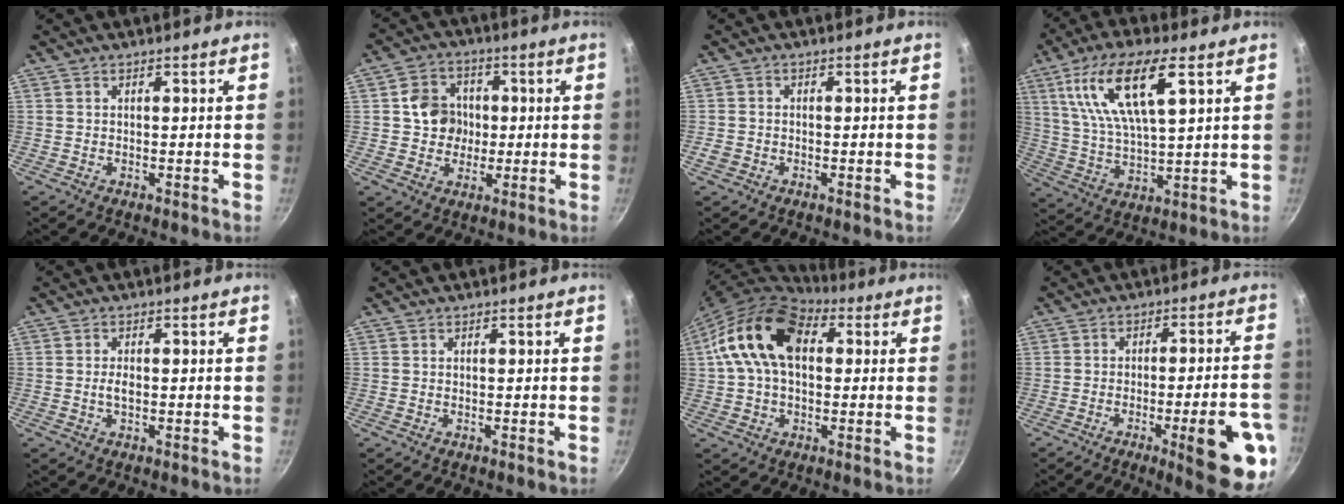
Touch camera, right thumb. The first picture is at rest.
{"total": 8.5, "force": [0.6, 7.6, 3.7], "torque": [-0.031, 0.010, 0.005]}
{"total": 2.1, "force": [-1.0, 1.7, 0.9], "torque": [-0.018, 0.007, -0.016]}
{"total": 16.5, "force": [6.9, 5.5, 13.9], "torque": [-0.262, -0.014, 0.134]}
{"total": 1.9, "force": [-0.2, 0.9, 1.7], "torque": [-0.031, 0.004, -0.005]}
{"total": 0.0}
{"total": 16.4, "force": [2.9, 10.7, 12.0], "torque": [-0.193, 0.028, 0.032]}
{"total": 16.0, "force": [-6.2, 3.2, 14.4], "torque": [-0.163, 0.024, -0.079]}